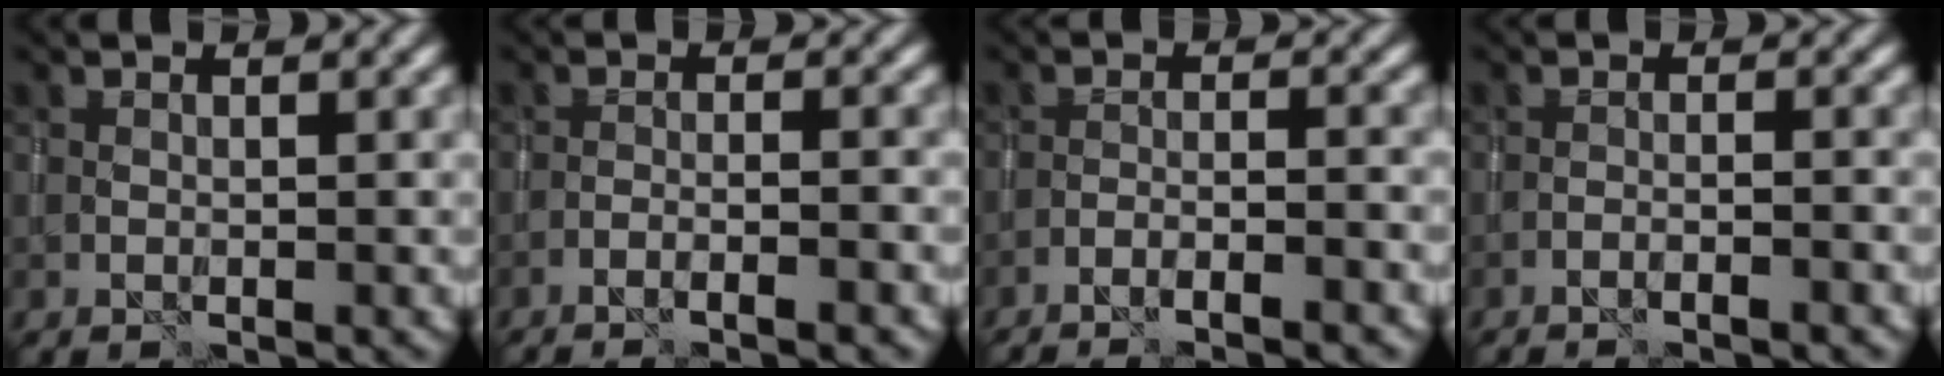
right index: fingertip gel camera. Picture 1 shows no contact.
{"total": 3.2, "force": [-2.3, 0.4, 2.1], "torque": [-0.032, 0.009, -0.047]}
{"total": 4.1, "force": [-3.3, 0.5, 2.4], "torque": [-0.039, 0.006, -0.059]}
{"total": 2.2, "force": [-1.8, 0.3, 1.3], "torque": [-0.019, 0.009, -0.037]}